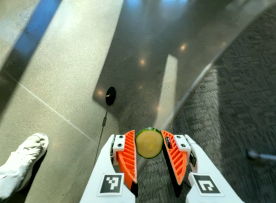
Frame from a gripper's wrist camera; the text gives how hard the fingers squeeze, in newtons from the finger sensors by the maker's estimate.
{"total": 8.0, "left": 7.9, "right": 8.1}